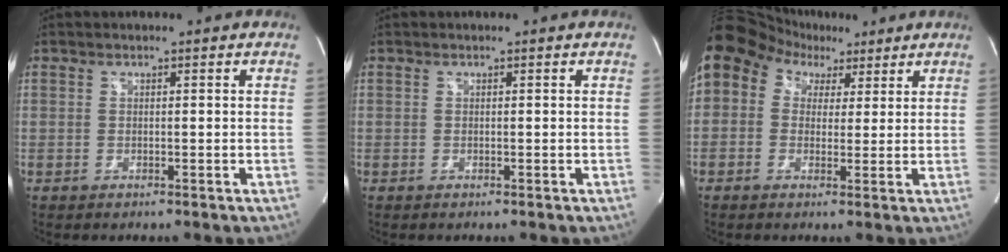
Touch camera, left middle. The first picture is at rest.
{"total": 0.0}
{"total": 9.5, "force": [4.5, 7.4, 4.0], "torque": [-0.070, 0.065, 0.080]}